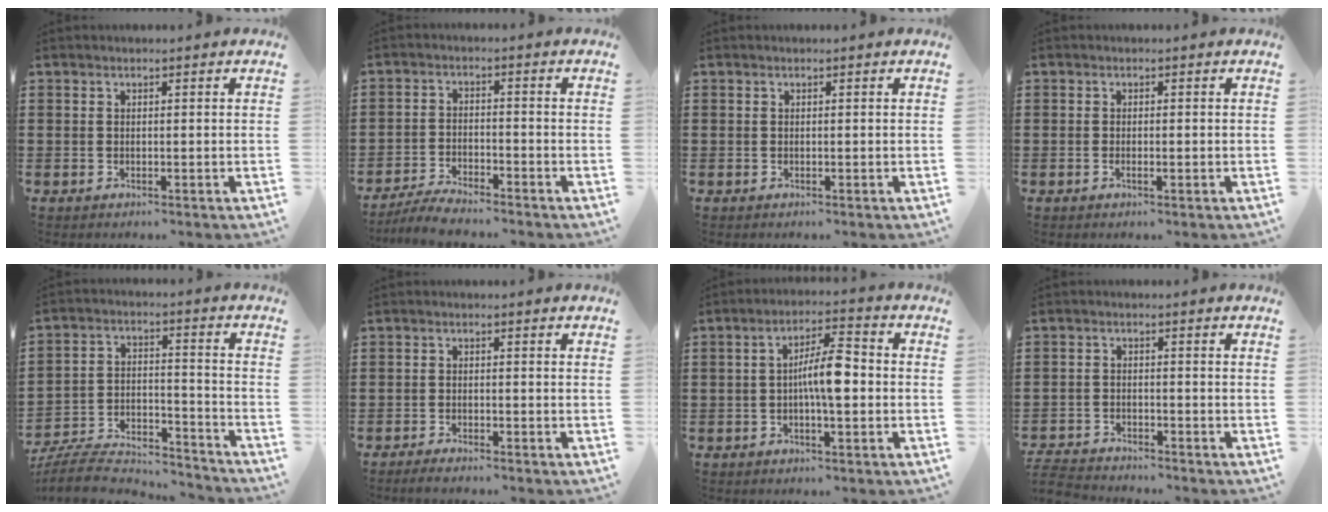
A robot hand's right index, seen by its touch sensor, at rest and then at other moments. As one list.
[{"total": 3.9, "force": [-3.8, 0.2, 1.0], "torque": [-0.026, 0.002, -0.078]}, {"total": 0.0}, {"total": 0.9, "force": [-0.3, 0.3, 0.8], "torque": [-0.017, -0.001, -0.005]}, {"total": 7.9, "force": [-7.5, 1.4, 2.2], "torque": [-0.054, 0.002, -0.151]}, {"total": 1.5, "force": [-1.5, 0.1, 0.3], "torque": [-0.008, 0.001, -0.029]}, {"total": 7.4, "force": [-0.7, 2.0, 7.1], "torque": [-0.131, 0.009, -0.017]}, {"total": 3.3, "force": [-3.3, 0.3, 0.1], "torque": [-0.013, -0.003, -0.073]}]